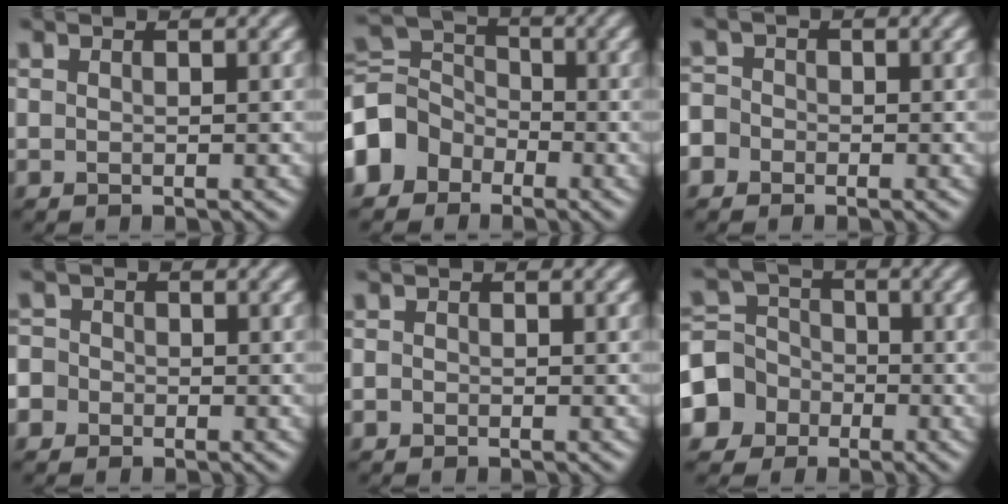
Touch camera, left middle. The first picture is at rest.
{"total": 5.2, "force": [-3.1, 4.1, 1.3], "torque": [-0.025, 0.014, -0.077]}
{"total": 2.7, "force": [-1.6, 2.1, 0.2], "torque": [0.009, 0.011, -0.043]}
{"total": 2.9, "force": [-1.5, 2.5, 0.3], "torque": [0.008, 0.013, -0.047]}
{"total": 0.8, "force": [-0.8, 0.2, -0.2], "torque": [0.005, -0.003, -0.011]}
{"total": 6.2, "force": [-3.0, 5.4, 1.0], "torque": [-0.013, 0.007, -0.078]}